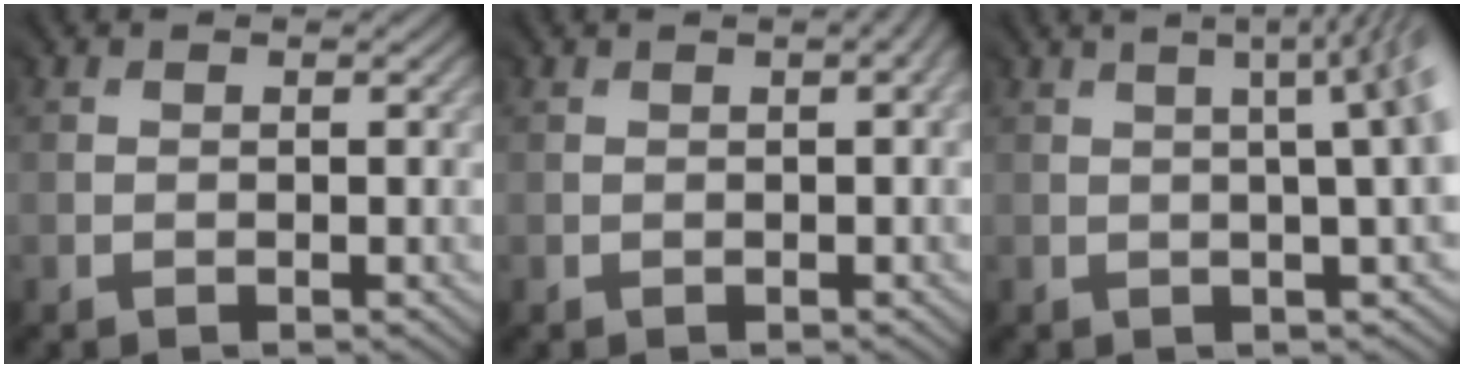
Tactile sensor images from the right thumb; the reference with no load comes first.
{"total": 0.8, "force": [0.0, -0.2, 0.8], "torque": [-0.009, 0.003, 0.003]}
{"total": 7.8, "force": [0.7, 2.0, 7.5], "torque": [-0.048, 0.040, -0.004]}